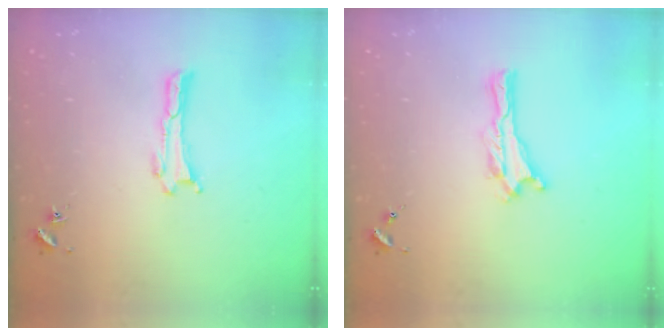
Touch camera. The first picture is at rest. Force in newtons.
{"total": 0.0}